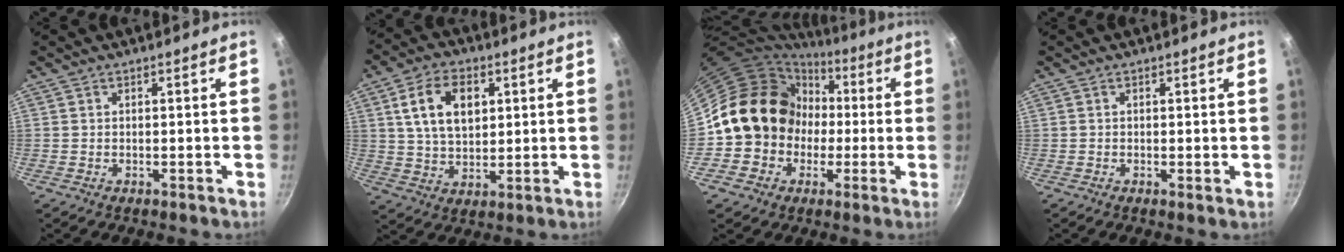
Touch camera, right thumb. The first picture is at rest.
{"total": 11.5, "force": [3.3, 7.3, 8.2], "torque": [-0.128, -0.004, 0.058]}
{"total": 17.8, "force": [0.3, 15.6, 8.5], "torque": [-0.118, 0.048, 0.006]}
{"total": 0.6, "force": [0.2, 0.1, 0.5], "torque": [-0.009, -0.003, 0.000]}